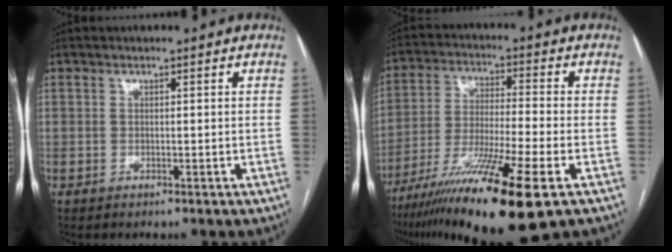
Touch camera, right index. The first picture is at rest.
{"total": 17.9, "force": [-10.5, 0.5, 14.5], "torque": [-0.255, -0.046, -0.183]}